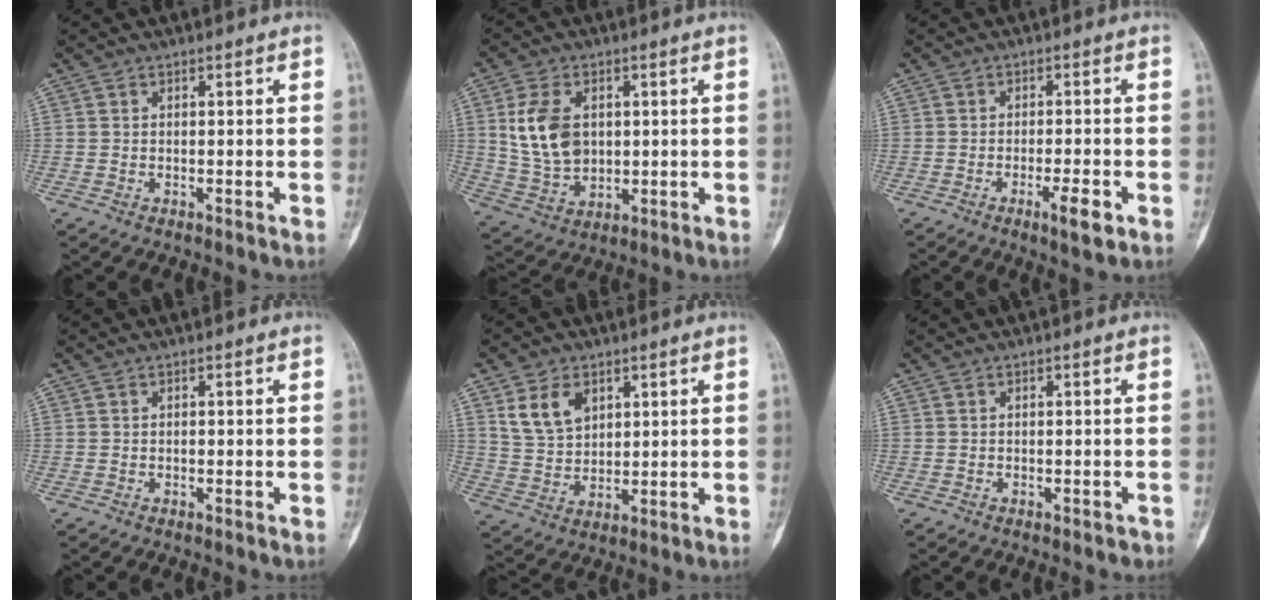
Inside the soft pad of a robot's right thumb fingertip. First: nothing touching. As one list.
[{"total": 11.1, "force": [2.2, 7.5, 7.9], "torque": [-0.140, -0.008, 0.053]}, {"total": 4.6, "force": [-2.1, 0.9, 3.9], "torque": [-0.065, 0.003, -0.032]}, {"total": 0.0}, {"total": 8.1, "force": [3.8, 5.4, 4.6], "torque": [-0.070, -0.017, 0.082]}, {"total": 0.8, "force": [-0.6, 0.4, 0.3], "torque": [-0.006, 0.006, -0.004]}]